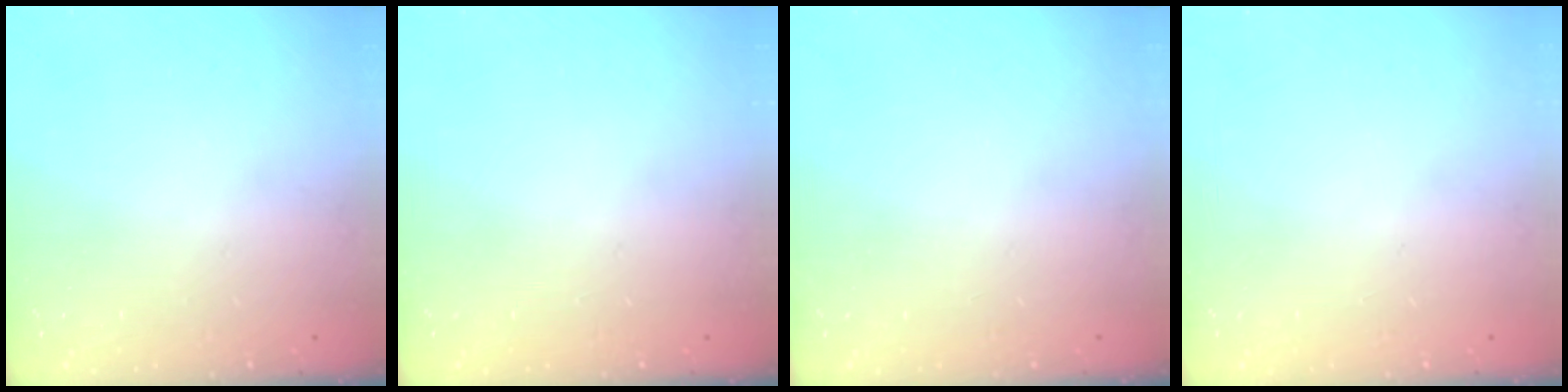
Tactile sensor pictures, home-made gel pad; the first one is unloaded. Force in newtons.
{"total": 0.0}
{"total": 0.0}
{"total": 0.0}